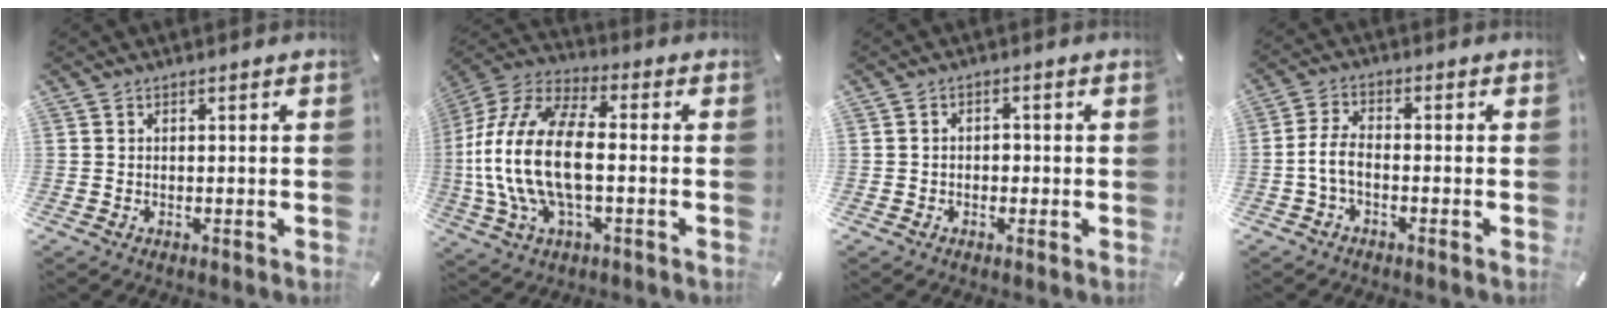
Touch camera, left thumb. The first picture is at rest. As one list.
[{"total": 19.2, "force": [-2.0, 10.1, 16.2], "torque": [-0.354, -0.003, -0.038]}, {"total": 2.2, "force": [-0.5, 1.8, 1.3], "torque": [-0.026, 0.006, -0.011]}, {"total": 5.5, "force": [-1.8, 2.8, 4.4], "torque": [-0.101, 0.005, -0.039]}]